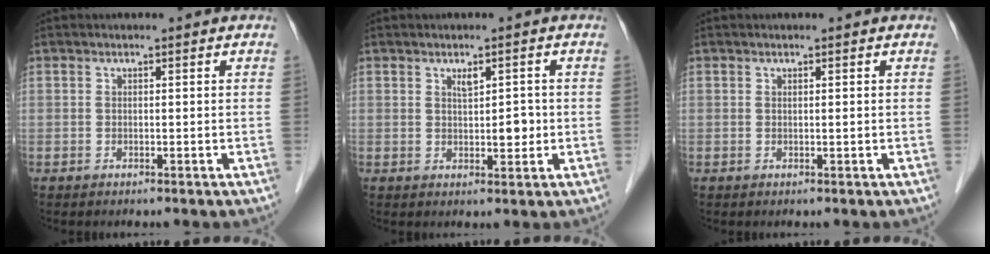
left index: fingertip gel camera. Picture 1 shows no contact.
{"total": 3.1, "force": [0.4, 1.4, 2.8], "torque": [-0.042, 0.002, 0.010]}
{"total": 0.0}